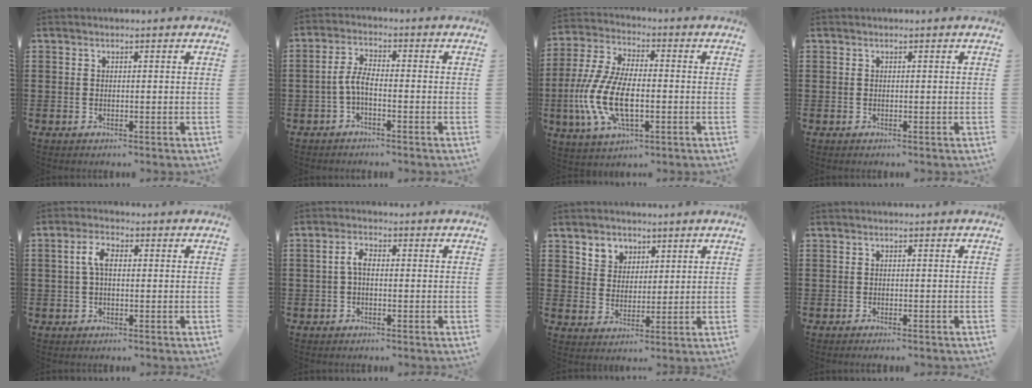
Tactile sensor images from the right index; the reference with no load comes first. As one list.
[{"total": 3.8, "force": [-1.4, 1.2, 3.3], "torque": [-0.081, -0.001, -0.034]}, {"total": 11.8, "force": [-2.8, 5.5, 10.1], "torque": [-0.243, -0.016, -0.057]}, {"total": 0.0}, {"total": 3.9, "force": [0.2, 1.8, 3.4], "torque": [-0.076, 0.007, -0.001]}, {"total": 2.9, "force": [-0.3, 1.3, 2.6], "torque": [-0.057, 0.003, -0.010]}, {"total": 3.9, "force": [2.4, 3.1, -0.1], "torque": [-0.019, 0.007, 0.043]}, {"total": 0.6, "force": [-0.6, 0.0, 0.1], "torque": [-0.004, -0.001, -0.013]}]